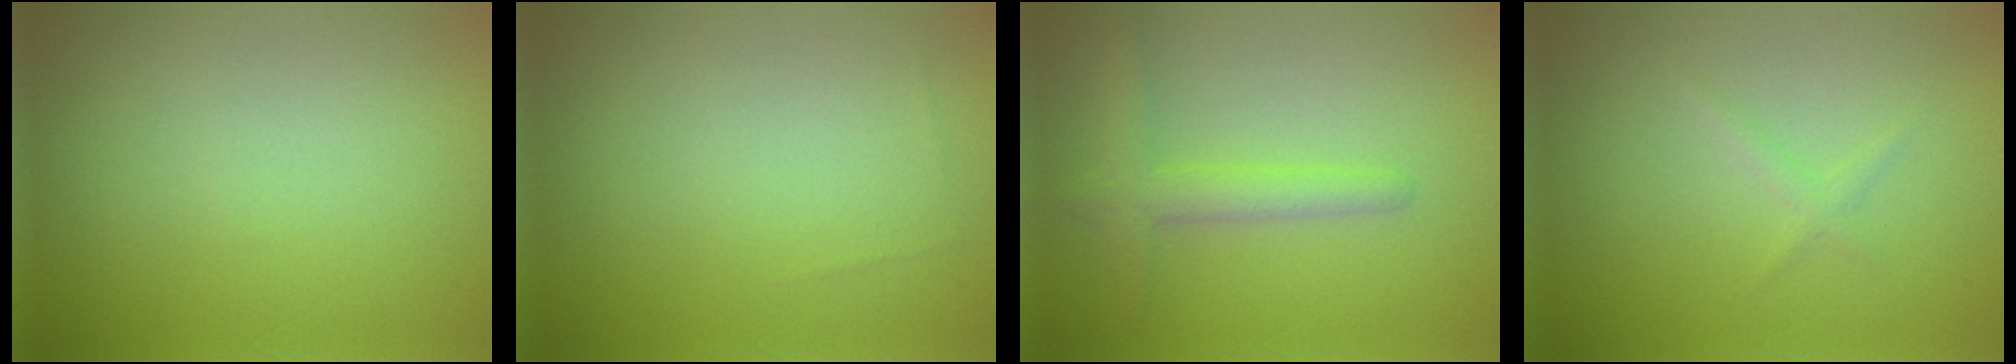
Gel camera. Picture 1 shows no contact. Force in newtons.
{"total": 0.0}
{"total": 2.8, "press": 2.8, "slide": 0.2}
{"total": 0.9, "press": 0.9, "slide": 0.0}